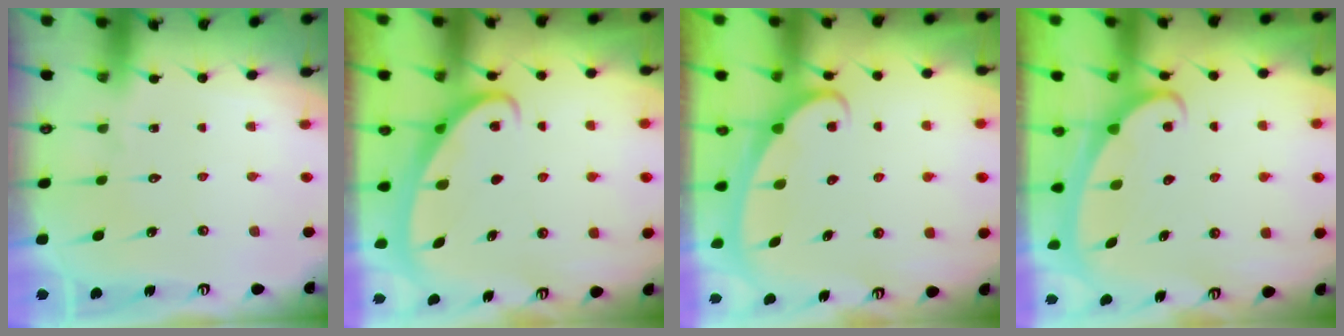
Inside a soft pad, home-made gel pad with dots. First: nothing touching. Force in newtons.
{"total": 2.5, "press": 2.5, "slide": 0.3}
{"total": 2.5, "press": 2.5, "slide": 0.3}
{"total": 2.3, "press": 2.3, "slide": 0.3}